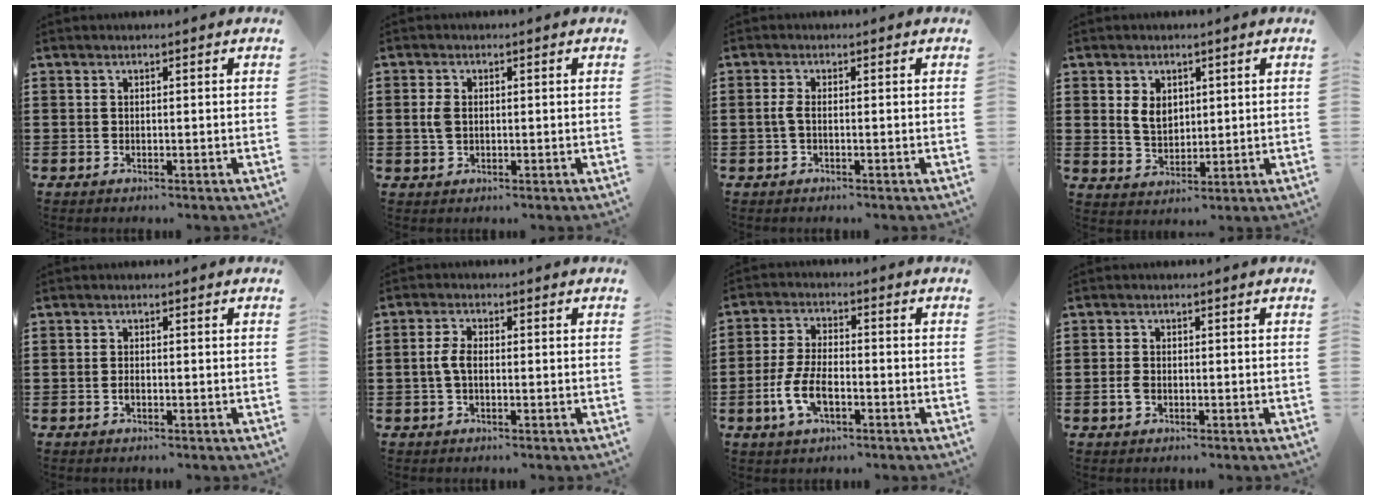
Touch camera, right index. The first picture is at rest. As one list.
[{"total": 2.6, "force": [0.2, 1.7, 1.9], "torque": [-0.049, 0.003, 0.001]}, {"total": 1.9, "force": [-0.5, 0.5, 1.8], "torque": [-0.048, -0.006, -0.013]}, {"total": 4.3, "force": [1.3, 3.0, 2.8], "torque": [-0.063, 0.010, 0.023]}, {"total": 0.9, "force": [-0.4, 0.4, 0.7], "torque": [-0.016, -0.004, -0.006]}, {"total": 3.1, "force": [-0.4, 1.5, 2.7], "torque": [-0.074, -0.005, -0.015]}, {"total": 6.8, "force": [-2.5, 3.1, 5.5], "torque": [-0.126, -0.002, -0.051]}, {"total": 1.9, "force": [-0.7, 1.1, 1.4], "torque": [-0.036, -0.004, -0.014]}]